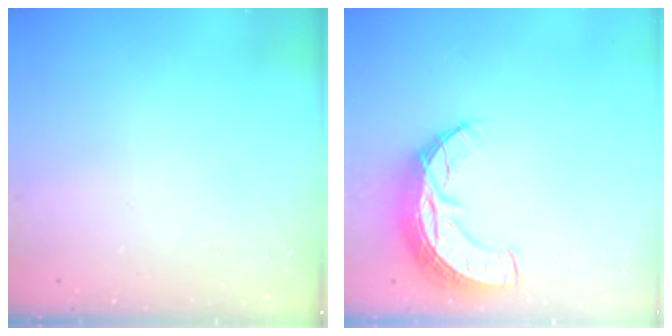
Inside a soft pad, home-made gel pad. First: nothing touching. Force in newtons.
{"total": 11.5, "press": 11.5, "slide": 0.9}